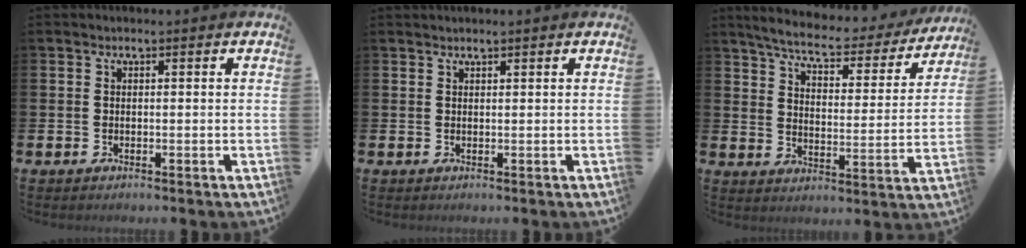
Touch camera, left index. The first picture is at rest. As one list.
[{"total": 0.6, "force": [0.6, -0.1, 0.0], "torque": [0.001, 0.000, 0.012]}, {"total": 6.1, "force": [5.5, 1.0, 2.5], "torque": [-0.071, -0.040, 0.087]}]